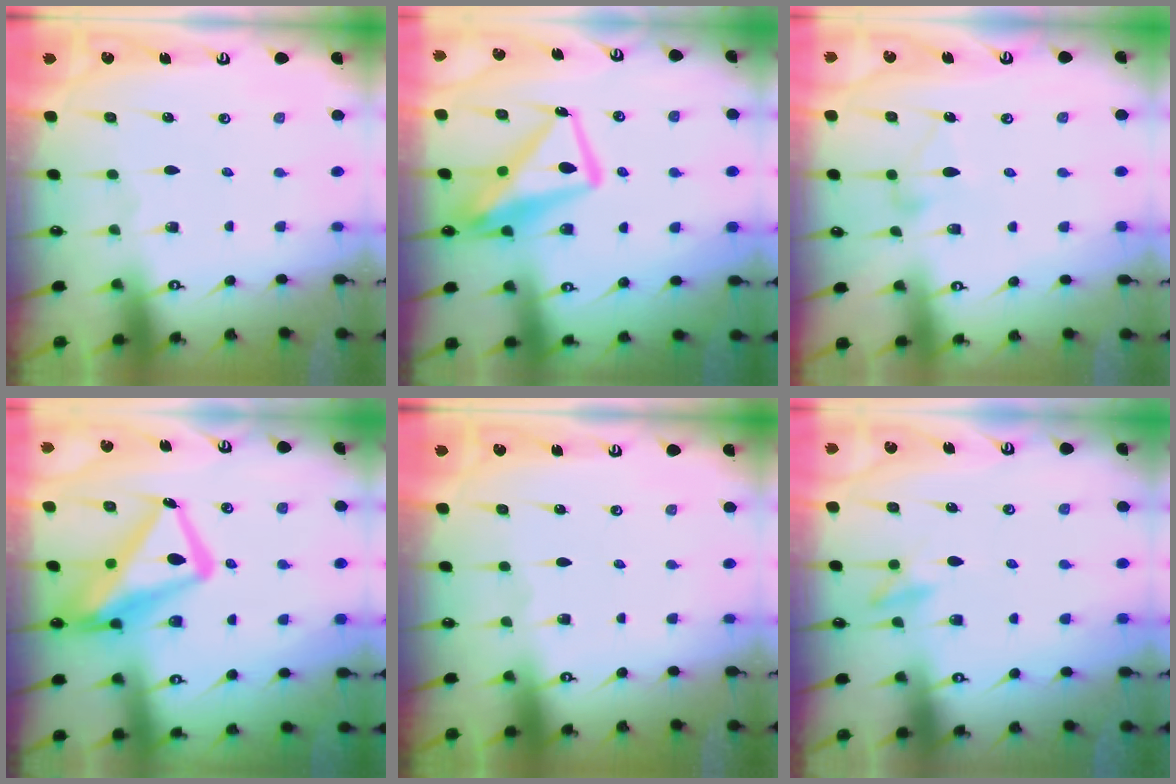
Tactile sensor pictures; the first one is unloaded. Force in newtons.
{"total": 14.6, "press": 14.5, "slide": 1.3}
{"total": 7.9, "press": 7.9, "slide": 0.2}
{"total": 17.2, "press": 17.2, "slide": 1.7}
{"total": 0.0}
{"total": 9.4, "press": 9.3, "slide": 1.6}